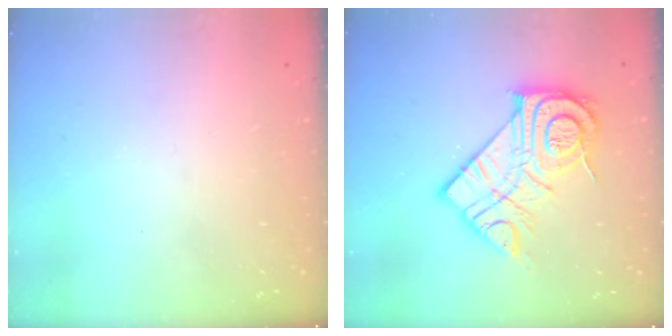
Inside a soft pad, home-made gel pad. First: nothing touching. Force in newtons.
{"total": 17.8, "press": 17.8, "slide": 1.2}